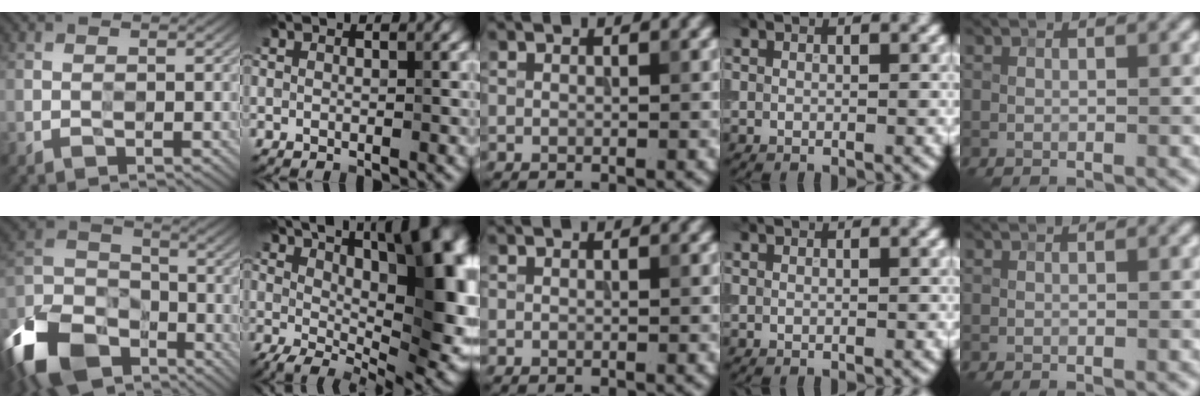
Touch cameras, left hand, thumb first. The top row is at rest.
{"thumb": {"total": 16.7, "force": [-10.4, 10.0, 8.4], "torque": [-0.234, -0.039, -0.202]}, "index": {"total": 14.4, "force": [2.9, 5.6, 13.0], "torque": [-0.171, 0.004, 0.052]}}